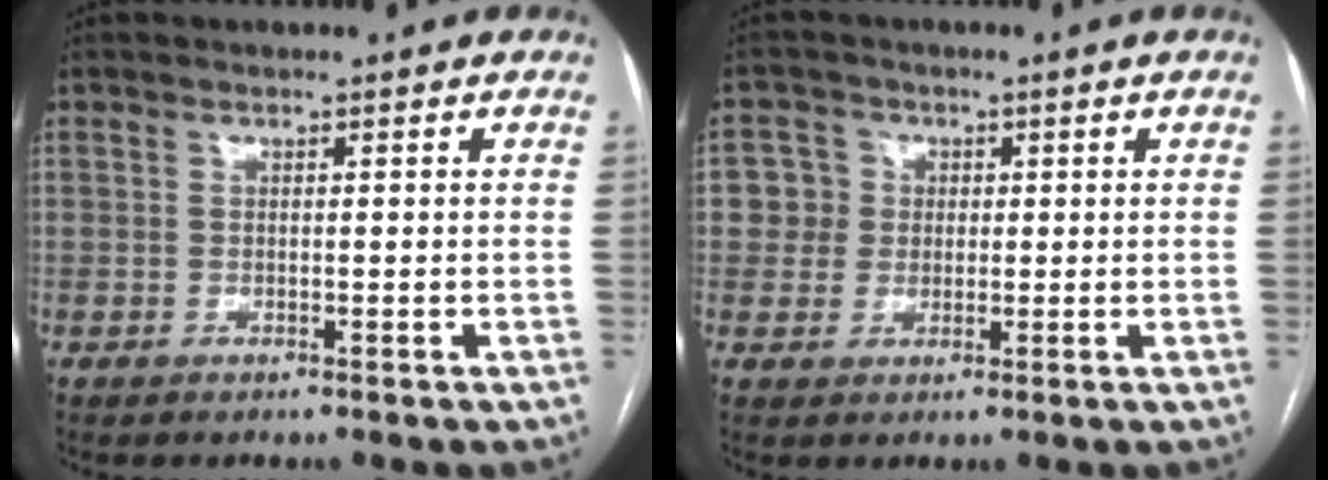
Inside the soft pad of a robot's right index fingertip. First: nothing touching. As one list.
[{"total": 4.7, "force": [0.7, 4.6, 0.3], "torque": [0.004, 0.017, 0.015]}]